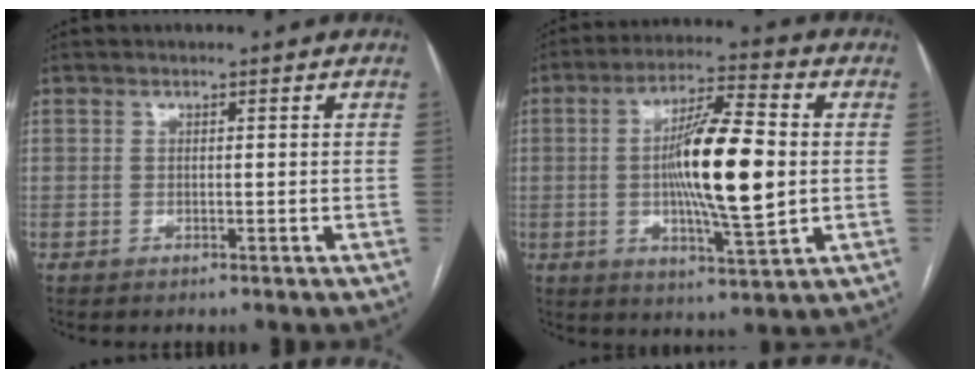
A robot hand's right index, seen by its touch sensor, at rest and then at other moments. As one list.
[{"total": 14.5, "force": [-0.2, 2.0, 14.4], "torque": [-0.249, 0.001, -0.007]}]